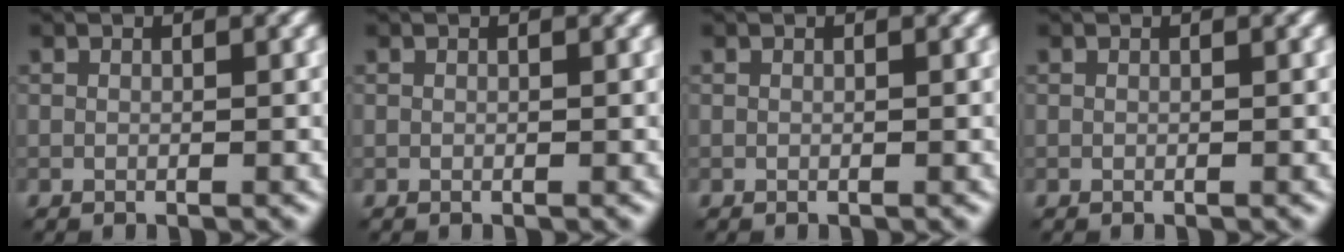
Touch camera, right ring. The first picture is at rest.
{"total": 0.0}
{"total": 0.0}
{"total": 0.0}